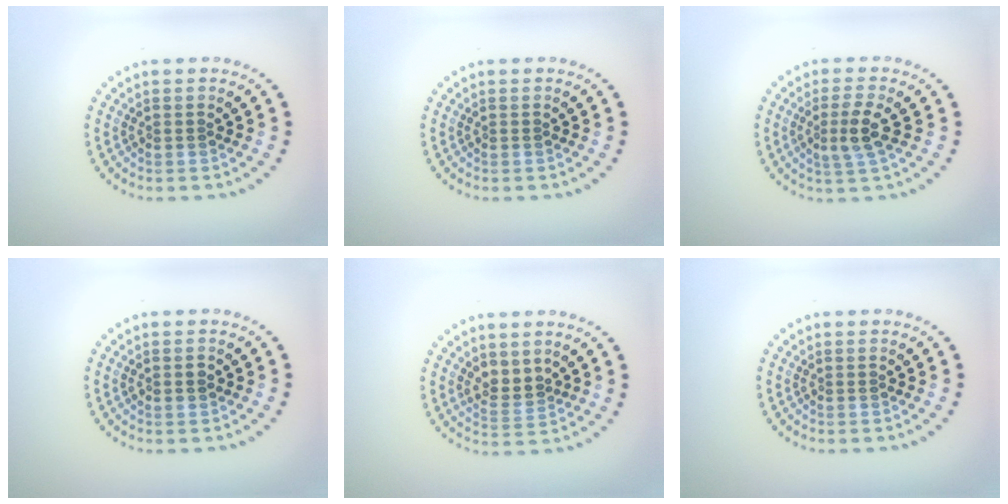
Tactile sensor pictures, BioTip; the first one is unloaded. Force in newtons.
{"total": 0.0}
{"total": 2.7, "press": 2.5, "slide": 1.1}
{"total": 1.2, "press": 1.2, "slide": 0.0}
{"total": 2.0, "press": 1.7, "slide": 1.0}
{"total": 0.0}